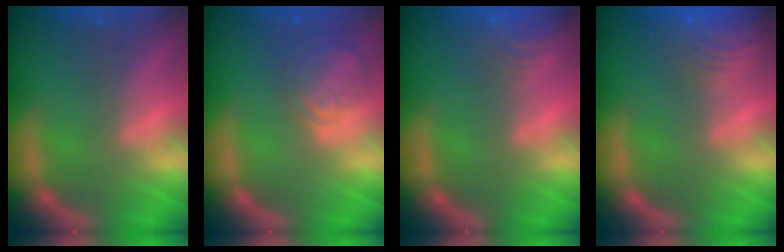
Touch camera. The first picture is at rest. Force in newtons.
{"total": 4.0}
{"total": 5.0}
{"total": 9.5}